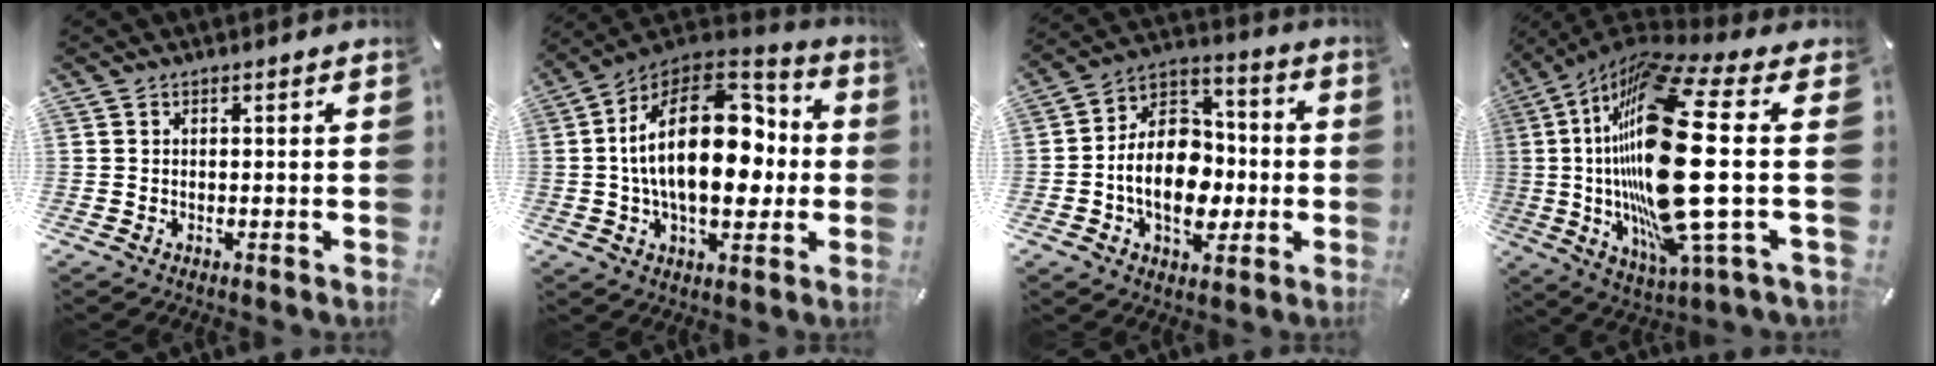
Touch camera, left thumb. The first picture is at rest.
{"total": 24.8, "force": [1.3, 14.6, 20.0], "torque": [-0.352, 0.001, 0.021]}
{"total": 15.4, "force": [-3.4, 11.5, 9.7], "torque": [-0.186, 0.016, -0.059]}
{"total": 31.5, "force": [1.8, 8.6, 30.3], "torque": [-0.609, -0.060, 0.026]}